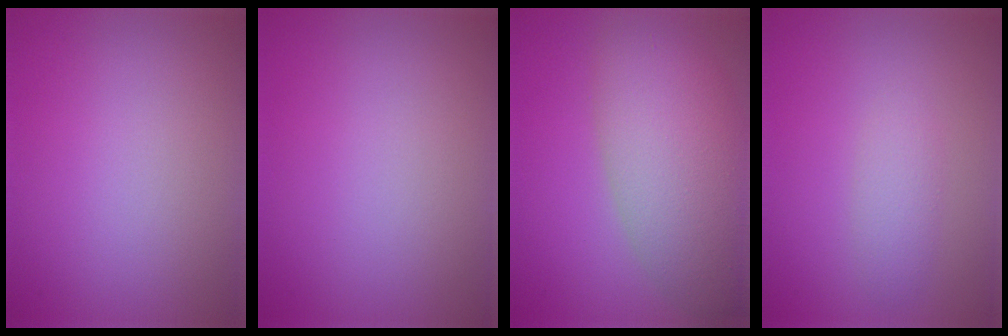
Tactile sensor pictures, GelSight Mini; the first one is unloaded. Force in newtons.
{"total": 0.0}
{"total": 9.4, "press": 9.3, "slide": 0.8}
{"total": 1.7, "press": 1.7, "slide": 0.0}